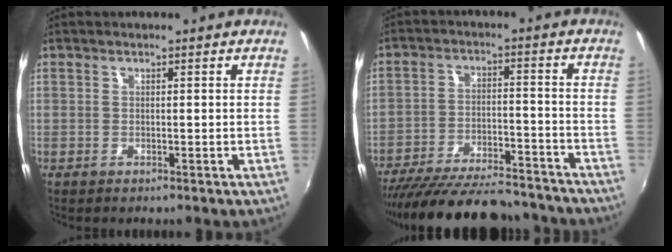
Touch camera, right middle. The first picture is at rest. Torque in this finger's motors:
{"motor_torque": [1.07, -1.07, 0.54, 0.11]}